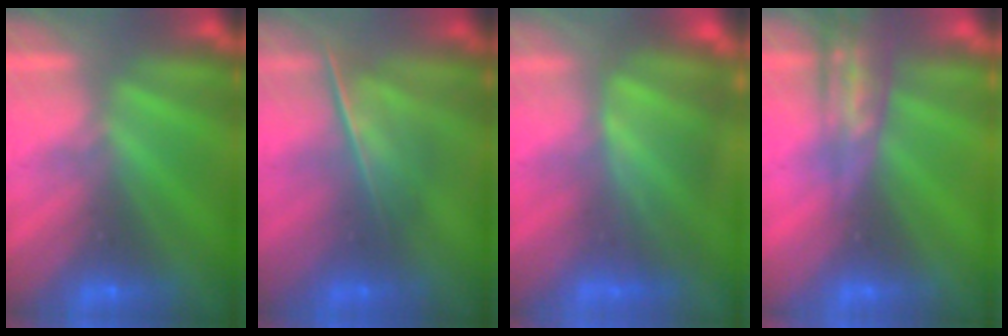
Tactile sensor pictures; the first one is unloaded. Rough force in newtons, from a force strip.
{"total": 2.3}
{"total": 4.6}
{"total": 2.5}